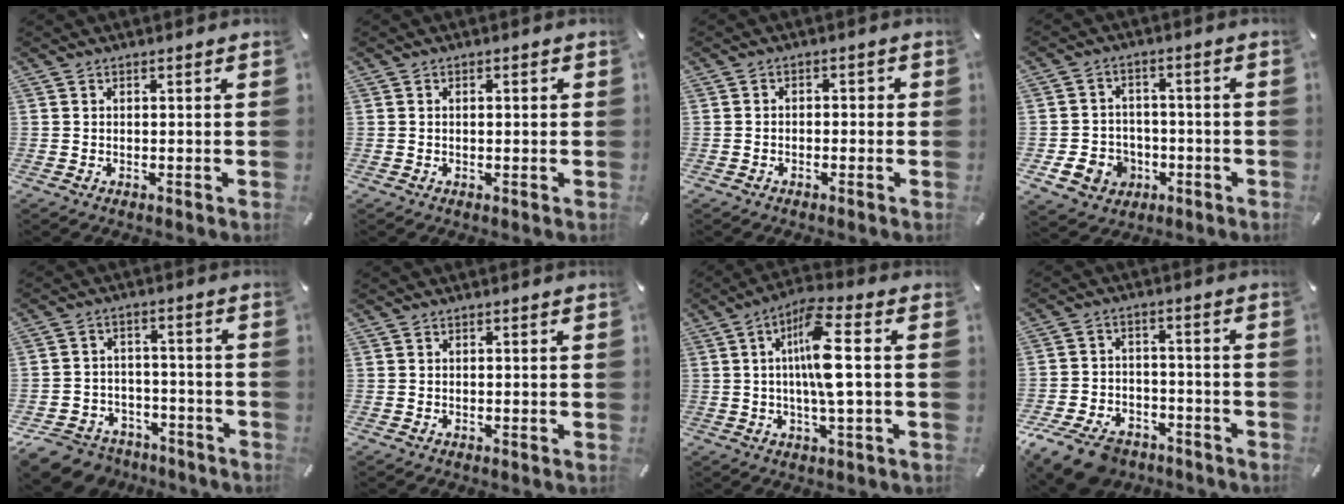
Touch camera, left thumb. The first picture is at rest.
{"total": 1.1, "force": [-0.1, 0.5, 0.9], "torque": [-0.018, 0.002, -0.003]}
{"total": 2.0, "force": [-1.5, 1.1, 0.7], "torque": [-0.015, 0.010, -0.031]}
{"total": 7.8, "force": [-2.3, 7.0, 2.4], "torque": [-0.049, 0.012, -0.041]}
{"total": 8.4, "force": [-5.9, 5.6, 1.9], "torque": [-0.042, 0.034, -0.110]}
{"total": 0.0}
{"total": 11.6, "force": [0.6, 2.1, 11.3], "torque": [-0.218, 0.001, 0.006]}
{"total": 11.2, "force": [-7.9, 6.3, 4.8], "torque": [-0.092, 0.050, -0.146]}